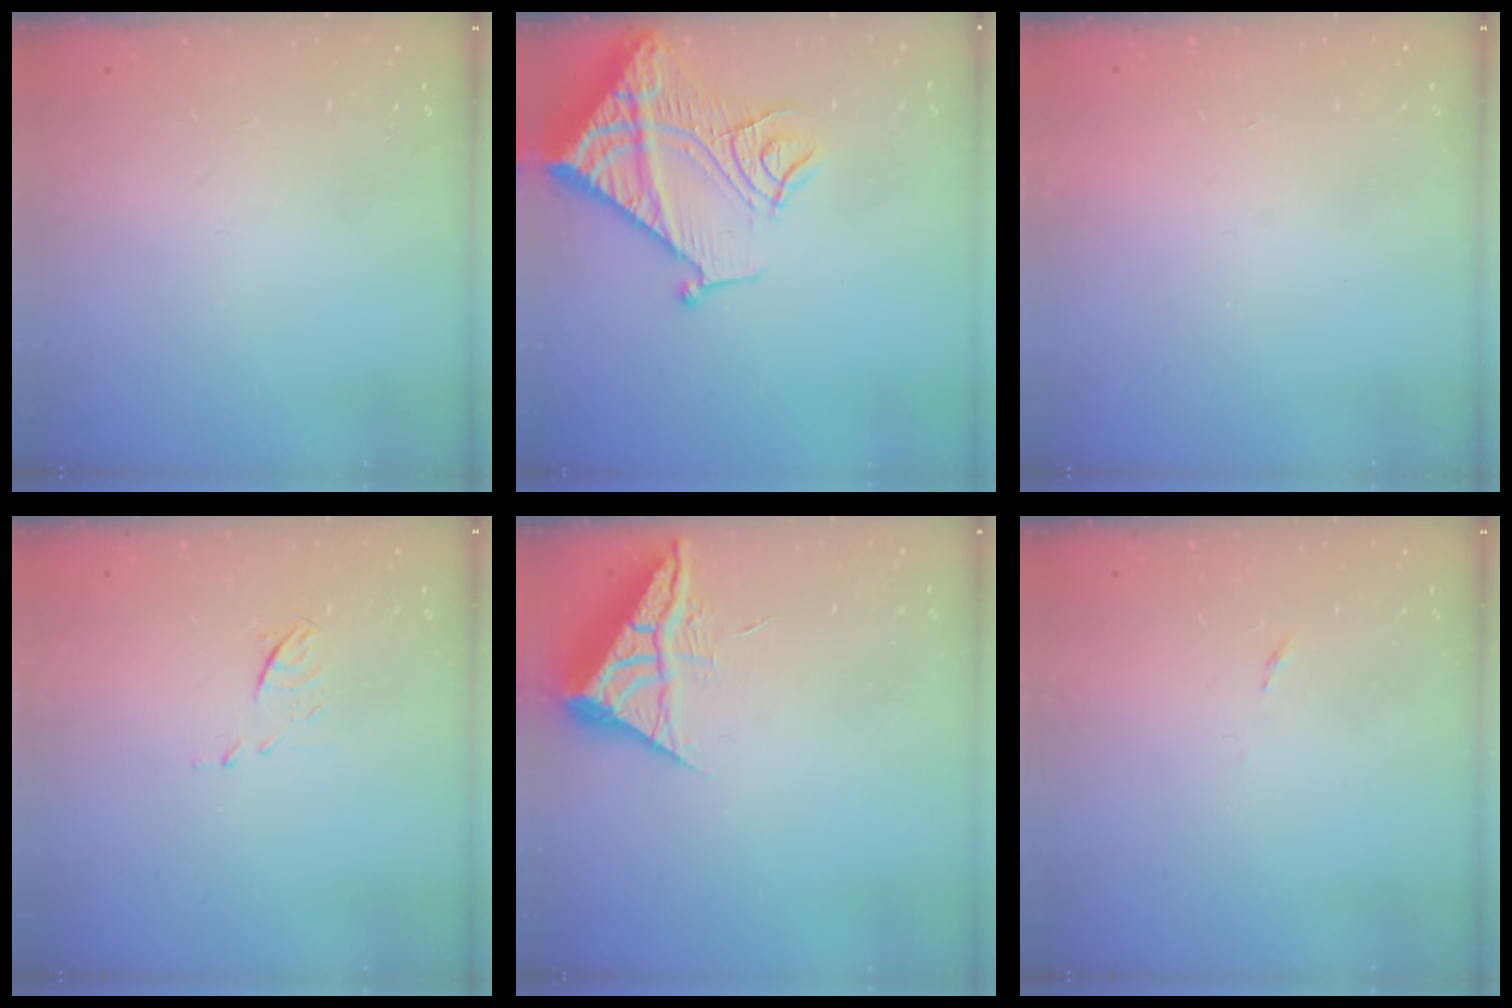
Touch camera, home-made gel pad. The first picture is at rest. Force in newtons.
{"total": 19.7, "press": 19.6, "slide": 2.1}
{"total": 1.6, "press": 1.6, "slide": 0.1}
{"total": 5.5, "press": 5.5, "slide": 0.8}
{"total": 6.4, "press": 6.4, "slide": 0.2}
{"total": 2.6, "press": 2.6, "slide": 0.4}